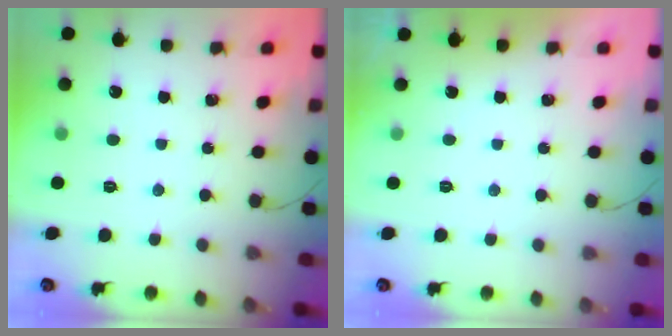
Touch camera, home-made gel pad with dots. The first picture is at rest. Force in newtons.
{"total": 0.0}